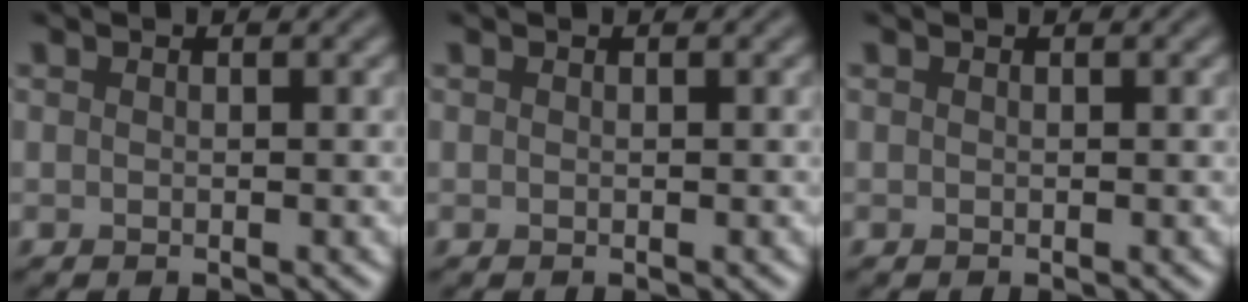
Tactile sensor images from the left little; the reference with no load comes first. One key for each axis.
{"total": 0.0}
{"total": 0.0}